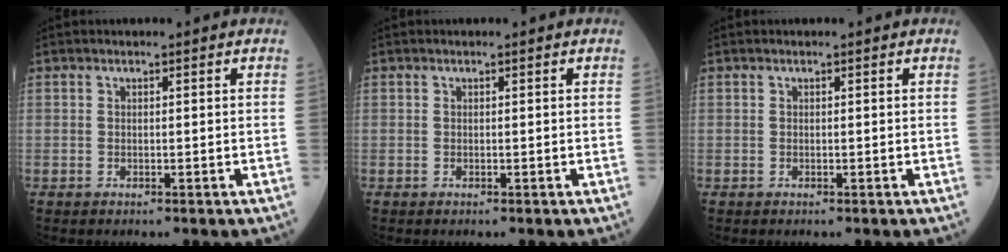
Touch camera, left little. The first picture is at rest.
{"total": 0.0}
{"total": 0.0}